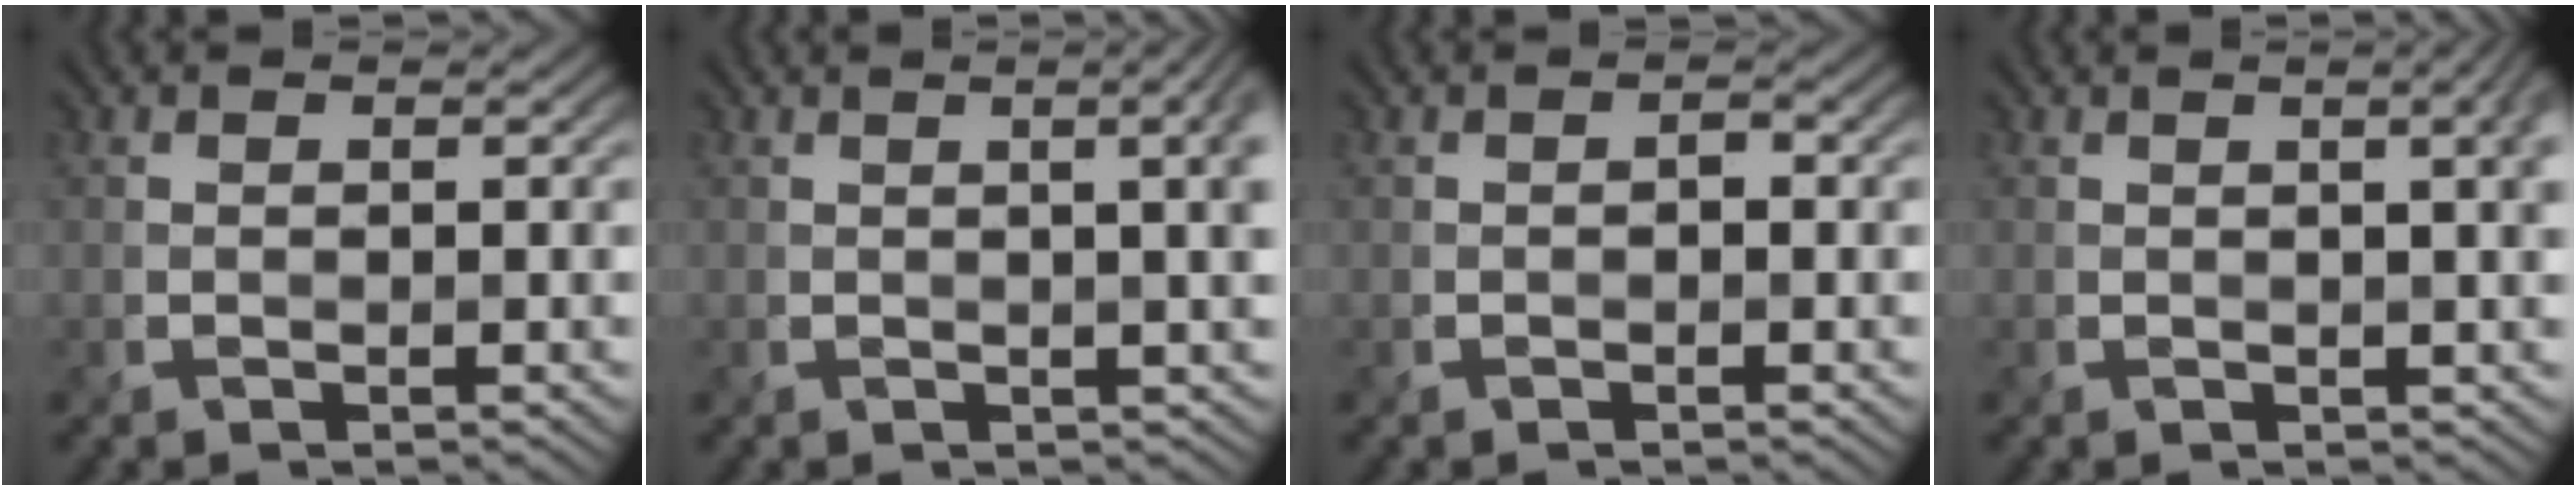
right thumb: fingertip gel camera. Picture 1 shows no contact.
{"total": 4.9, "force": [0.9, 1.5, 4.6], "torque": [-0.038, 0.015, 0.010]}
{"total": 1.0, "force": [-0.3, 0.5, 0.8], "torque": [-0.013, 0.004, -0.007]}
{"total": 4.0, "force": [1.0, 1.1, 3.7], "torque": [-0.035, 0.015, 0.011]}